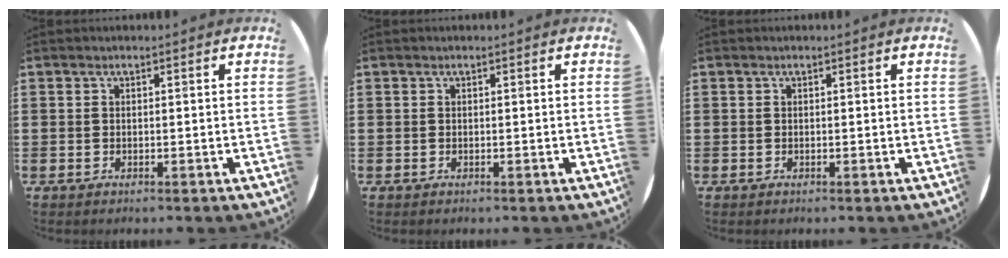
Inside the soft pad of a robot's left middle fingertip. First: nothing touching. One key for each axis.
{"total": 0.0}
{"total": 0.0}